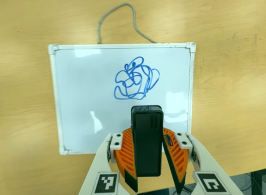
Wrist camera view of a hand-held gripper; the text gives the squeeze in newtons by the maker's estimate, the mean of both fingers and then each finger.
{"total": 5.6, "left": 5.5, "right": 5.8}